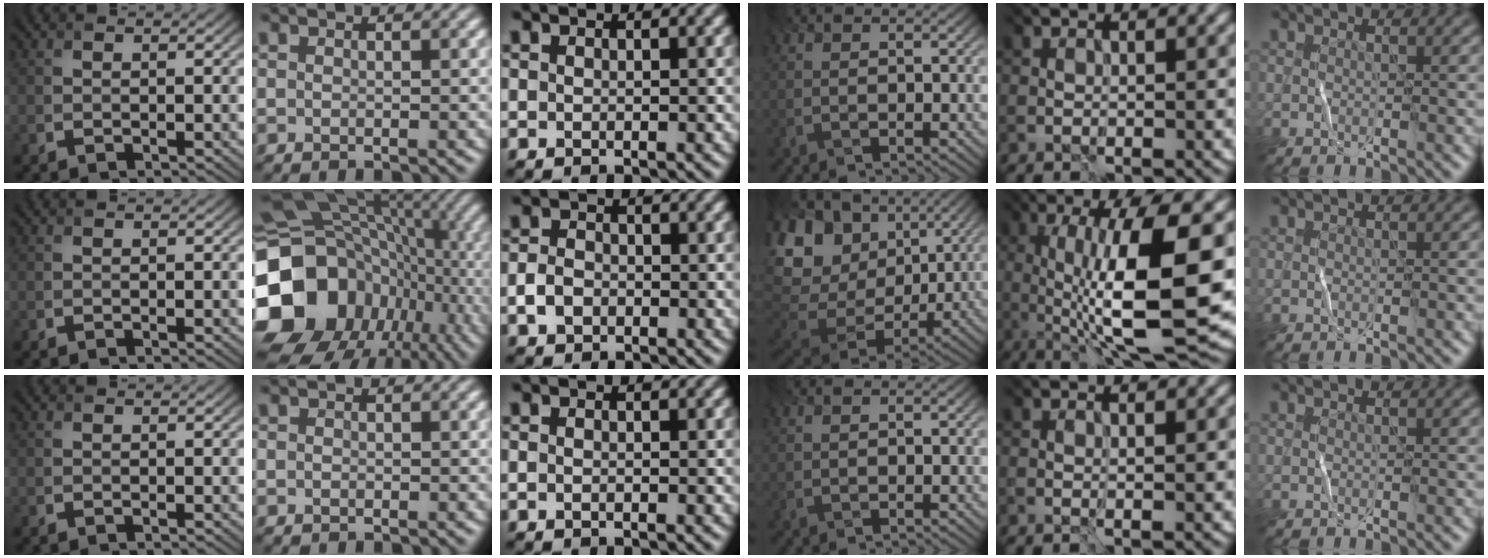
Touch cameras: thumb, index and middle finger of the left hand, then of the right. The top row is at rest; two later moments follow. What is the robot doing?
{"motion": "fold", "object": "bandana"}